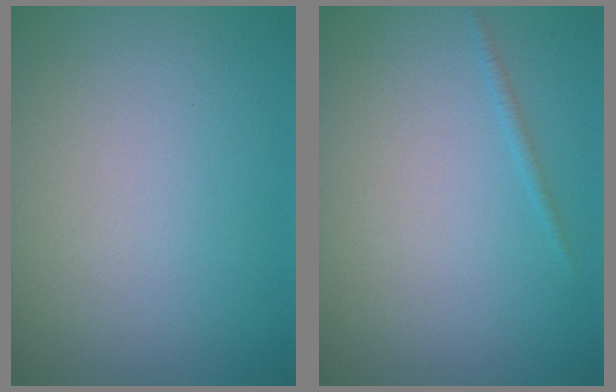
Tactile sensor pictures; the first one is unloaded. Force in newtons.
{"total": 0.7, "press": 0.6, "slide": 0.1}